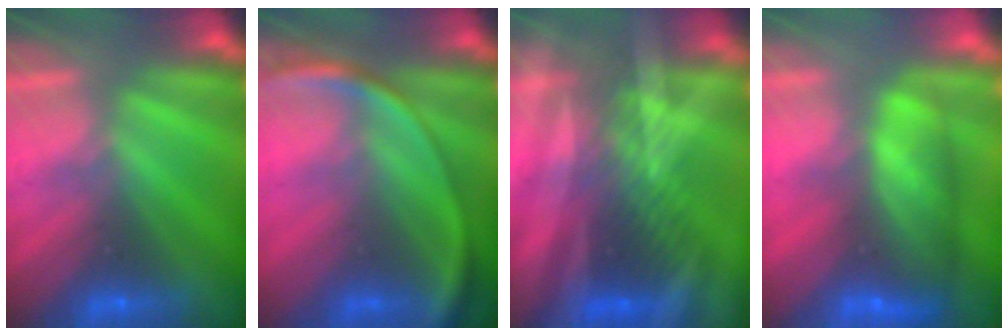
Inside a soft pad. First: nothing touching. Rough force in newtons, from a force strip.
{"total": 2.7}
{"total": 3.0}
{"total": 11.6}